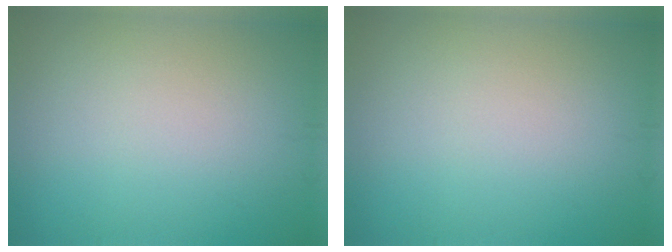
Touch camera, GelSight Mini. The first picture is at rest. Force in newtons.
{"total": 0.0}